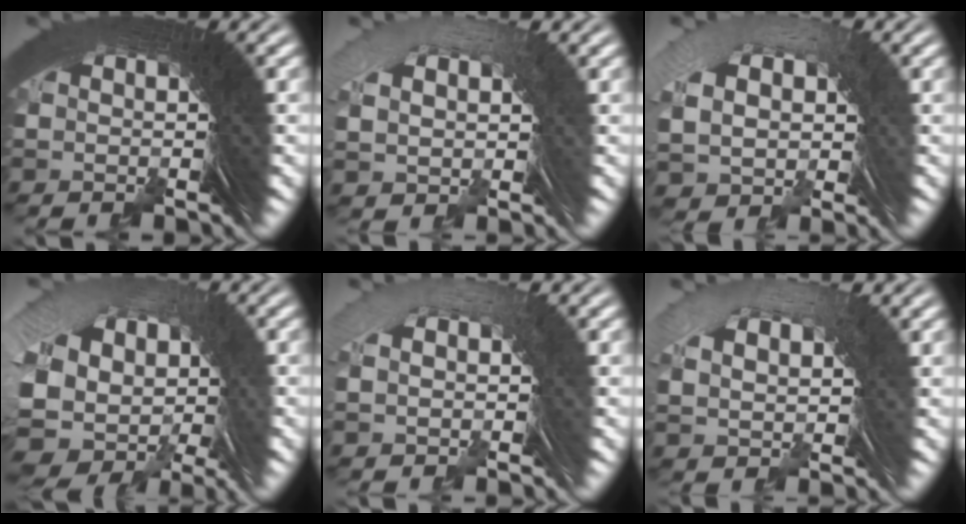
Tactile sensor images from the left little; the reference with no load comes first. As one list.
[{"total": 2.4, "force": [1.0, 1.2, 1.8], "torque": [-0.033, 0.011, 0.026]}, {"total": 5.1, "force": [-0.2, 4.0, 3.1], "torque": [-0.087, -0.015, 0.008]}, {"total": 8.1, "force": [-2.8, 6.1, 4.6], "torque": [-0.122, -0.030, -0.031]}, {"total": 1.5, "force": [0.5, 0.7, 1.2], "torque": [-0.016, 0.018, 0.010]}, {"total": 3.3, "force": [1.9, 1.3, 2.4], "torque": [-0.039, 0.009, 0.042]}]